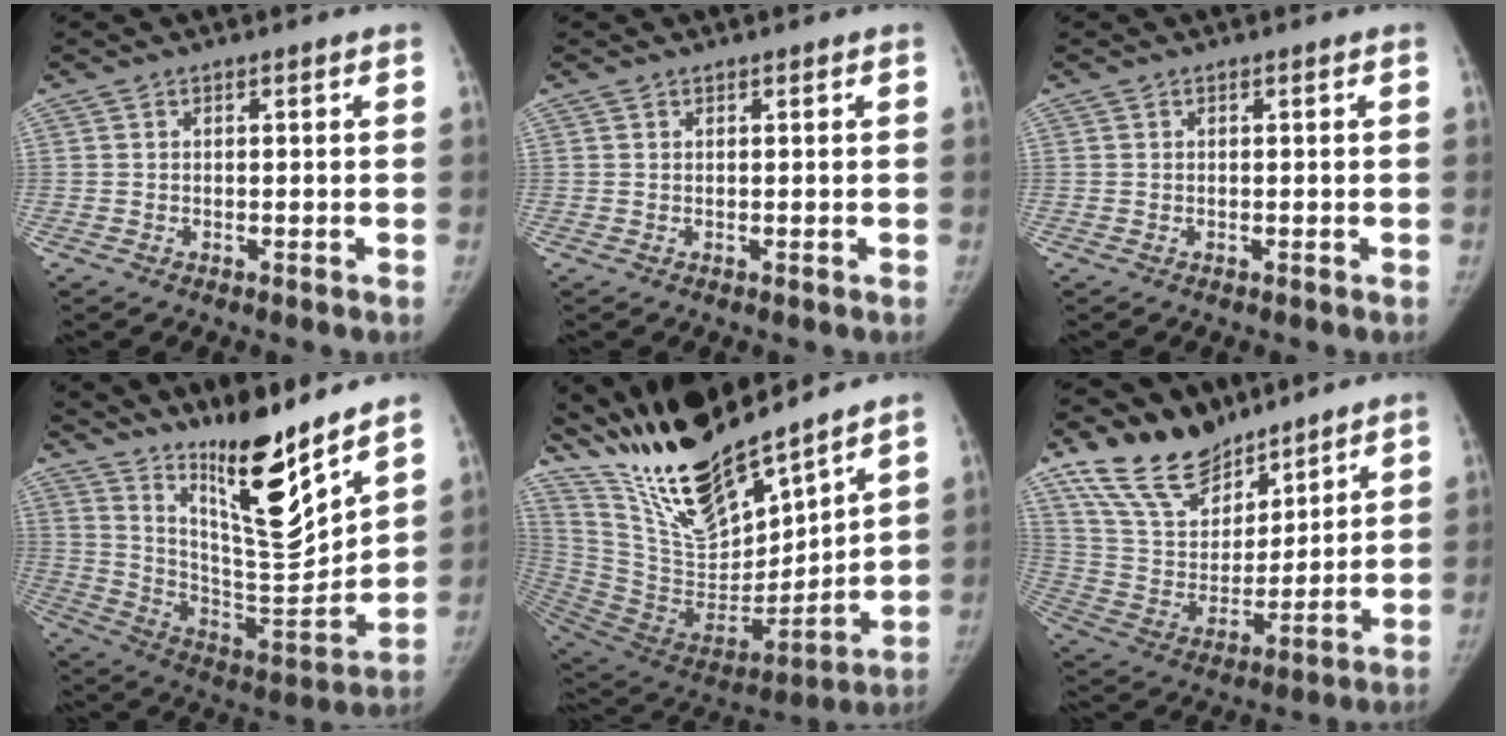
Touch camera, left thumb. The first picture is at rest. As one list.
[{"total": 0.0}, {"total": 0.0}, {"total": 19.5, "force": [14.2, 3.4, 12.9], "torque": [-0.168, -0.113, 0.249]}, {"total": 25.2, "force": [20.8, 6.9, 12.4], "torque": [-0.188, -0.113, 0.382]}, {"total": 17.3, "force": [13.2, 8.9, 6.6], "torque": [-0.079, -0.060, 0.257]}]